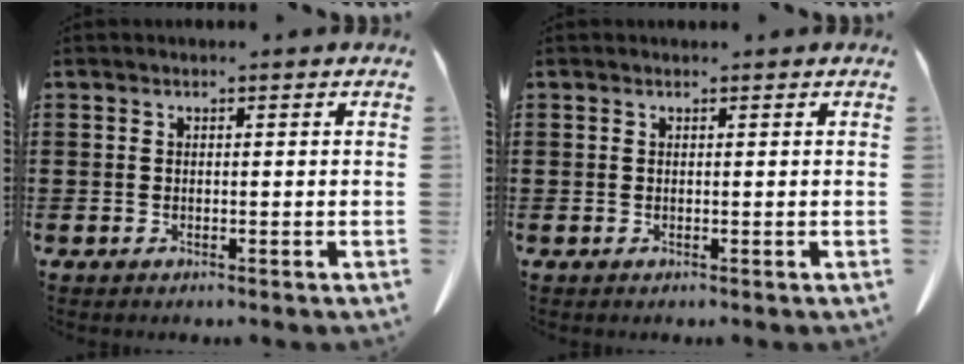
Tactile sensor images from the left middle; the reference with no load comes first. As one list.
[{"total": 0.0}]